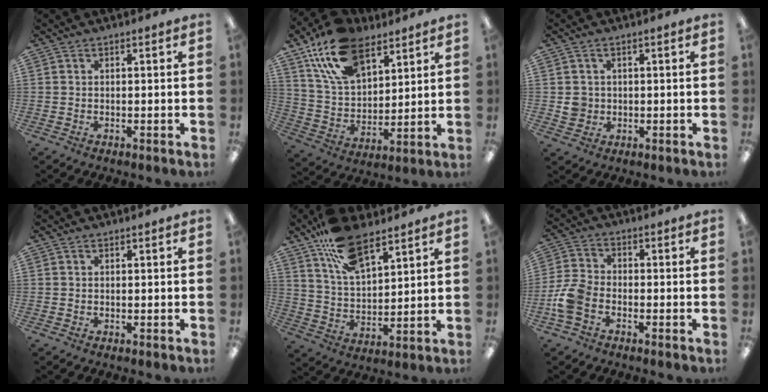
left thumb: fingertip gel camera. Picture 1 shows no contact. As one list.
[{"total": 18.6, "force": [11.5, 10.2, 10.5], "torque": [-0.205, -0.035, 0.214]}, {"total": 3.5, "force": [0.3, 3.4, 0.9], "torque": [-0.013, 0.003, 0.006]}, {"total": 0.0}, {"total": 14.5, "force": [9.6, 6.8, 8.5], "torque": [-0.150, -0.039, 0.176]}, {"total": 7.6, "force": [-3.3, 4.8, 4.8], "torque": [-0.105, 0.013, -0.060]}]